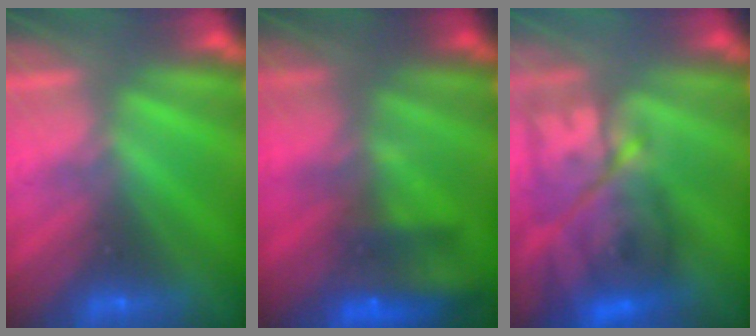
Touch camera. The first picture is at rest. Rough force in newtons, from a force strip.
{"total": 10.5}
{"total": 9.7}